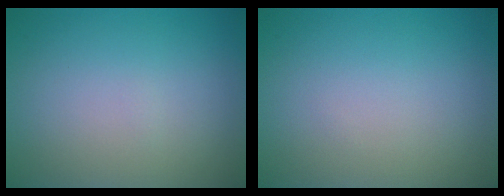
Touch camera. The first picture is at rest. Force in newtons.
{"total": 0.0}